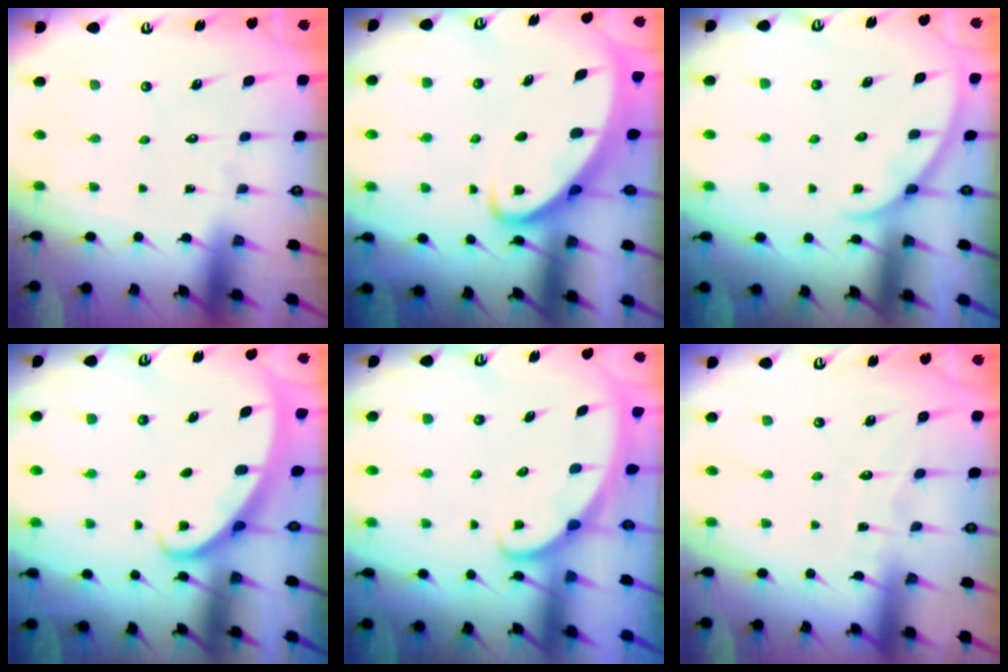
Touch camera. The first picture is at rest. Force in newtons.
{"total": 3.5, "press": 3.5, "slide": 0.4}
{"total": 2.9, "press": 2.9, "slide": 0.4}
{"total": 2.3, "press": 2.3, "slide": 0.2}
{"total": 2.0, "press": 2.0, "slide": 0.1}
{"total": 4.3, "press": 4.3, "slide": 0.5}